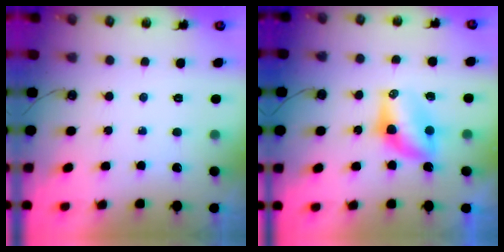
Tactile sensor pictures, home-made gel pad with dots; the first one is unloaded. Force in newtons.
{"total": 9.0, "press": 8.1, "slide": 4.0}